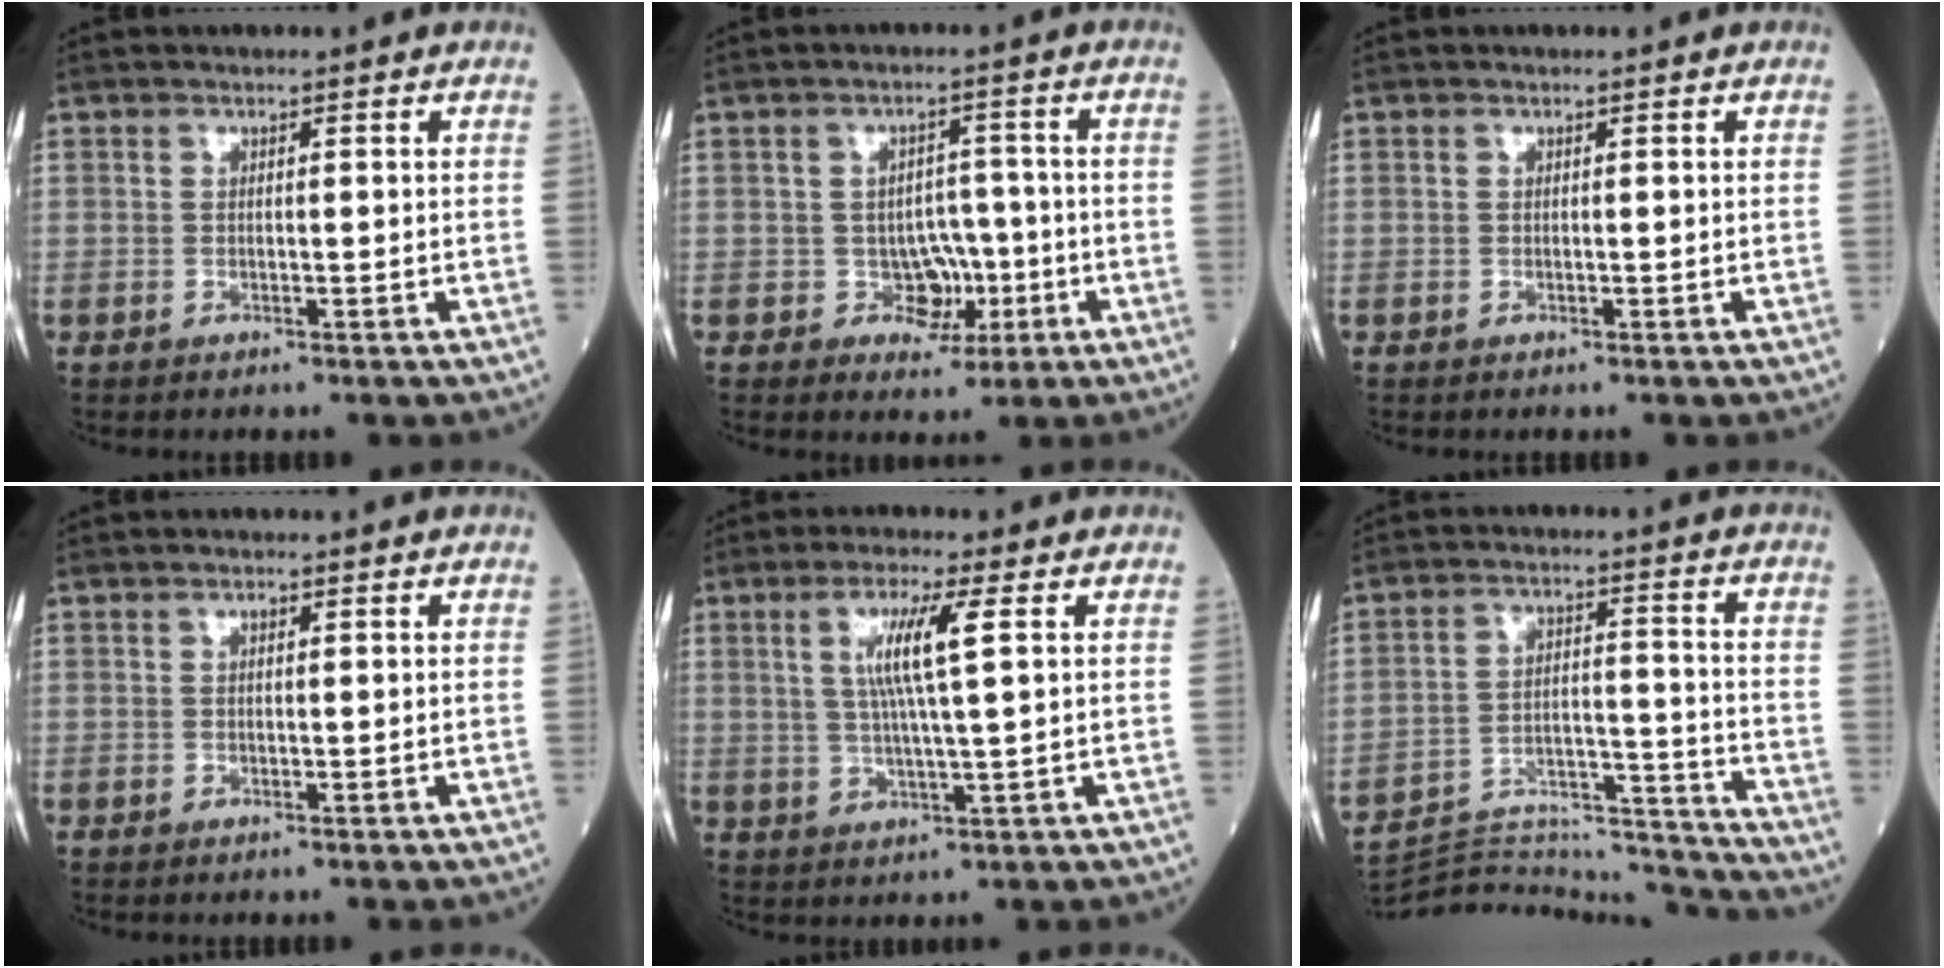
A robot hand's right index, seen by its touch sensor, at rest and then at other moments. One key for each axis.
{"total": 4.6, "fx": -1.3, "fy": 3.8, "fz": 2.2, "tx": -0.019, "ty": 0.012, "tz": -0.015}
{"total": 0.0}
{"total": 0.7, "fx": 0.3, "fy": 0.2, "fz": 0.5, "tx": -0.011, "ty": 0.001, "tz": 0.004}
{"total": 7.5, "fx": 2.1, "fy": -0.2, "fz": 7.1, "tx": -0.143, "ty": 0.001, "tz": 0.043}
{"total": 20.1, "fx": -19.9, "fy": 0.2, "fz": 2.7, "tx": -0.060, "ty": 0.019, "tz": -0.293}